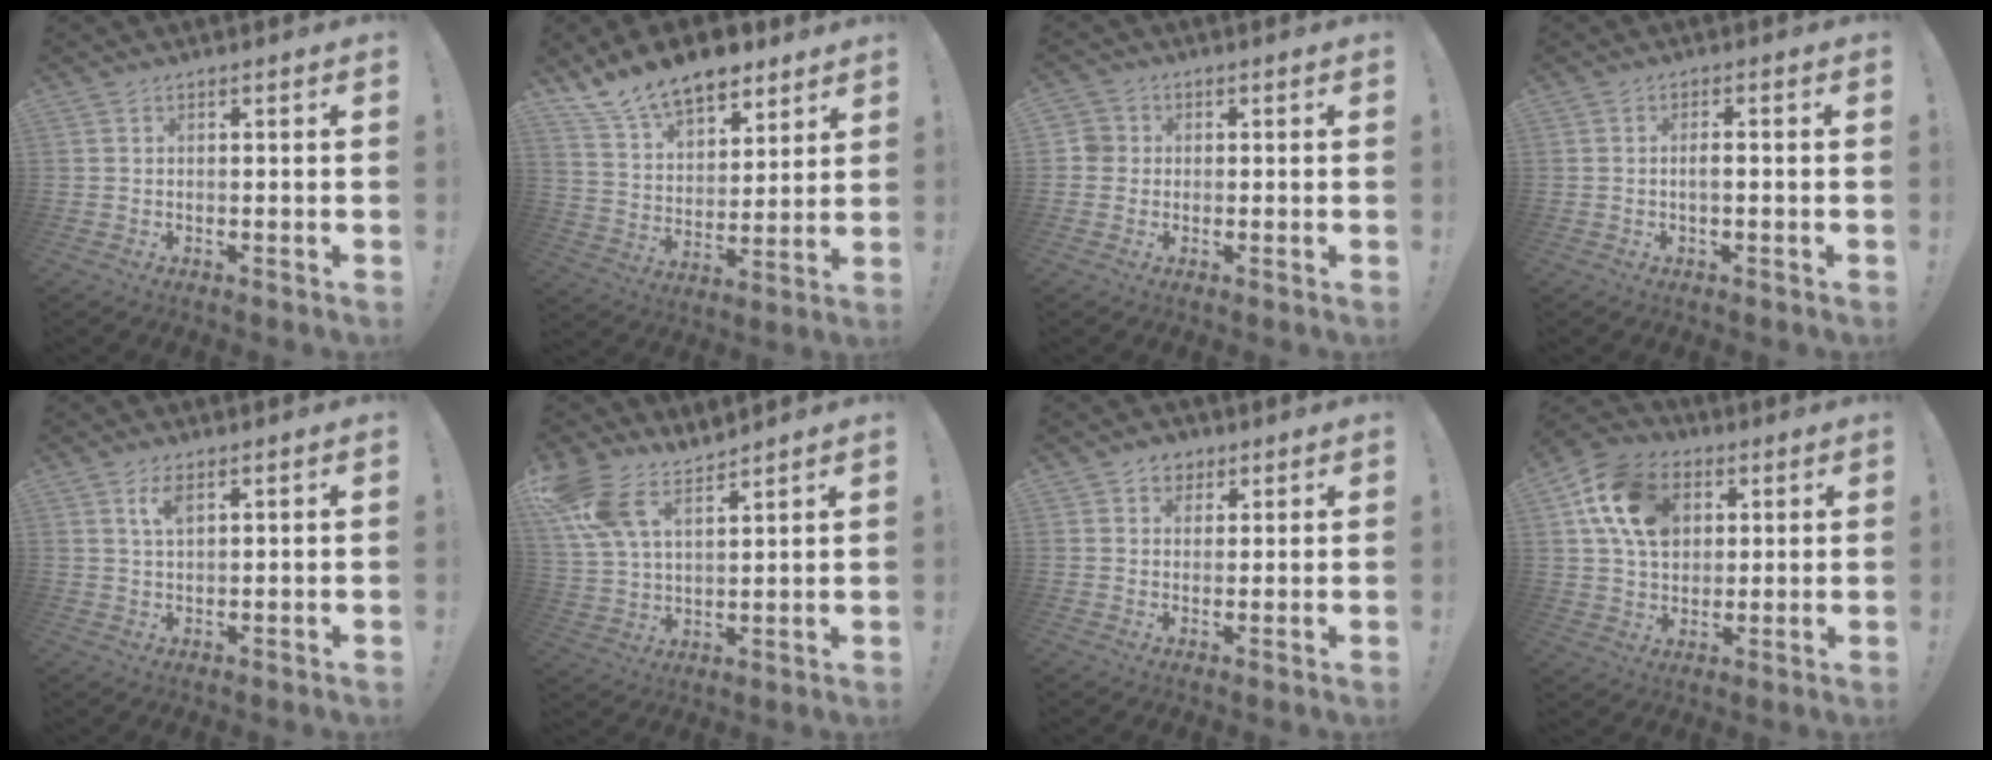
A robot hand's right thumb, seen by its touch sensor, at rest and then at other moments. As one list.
[{"total": 15.3, "force": [11.8, 7.5, 6.0], "torque": [-0.118, -0.075, 0.220]}, {"total": 3.6, "force": [-0.1, 3.4, 0.9], "torque": [-0.022, 0.013, 0.001]}, {"total": 2.4, "force": [-0.5, 0.4, 2.3], "torque": [-0.042, 0.005, -0.010]}, {"total": 4.2, "force": [2.1, 1.9, 3.1], "torque": [-0.057, -0.002, 0.036]}, {"total": 12.4, "force": [9.5, 5.8, 5.6], "torque": [-0.130, -0.045, 0.188]}, {"total": 4.6, "force": [2.5, 3.8, 0.9], "torque": [0.003, -0.011, 0.044]}, {"total": 16.8, "force": [5.9, 12.4, 9.5], "torque": [-0.166, -0.009, 0.120]}]